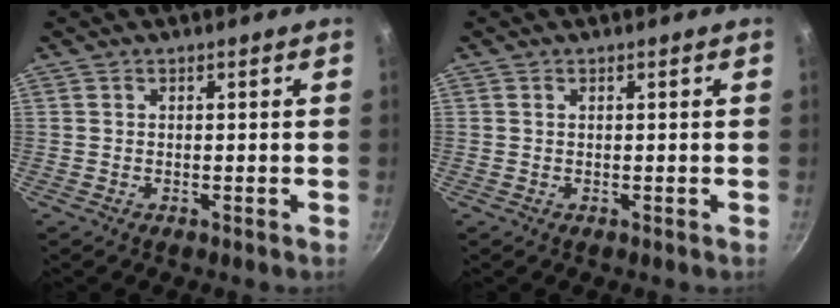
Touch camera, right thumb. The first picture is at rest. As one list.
[{"total": 0.0}]